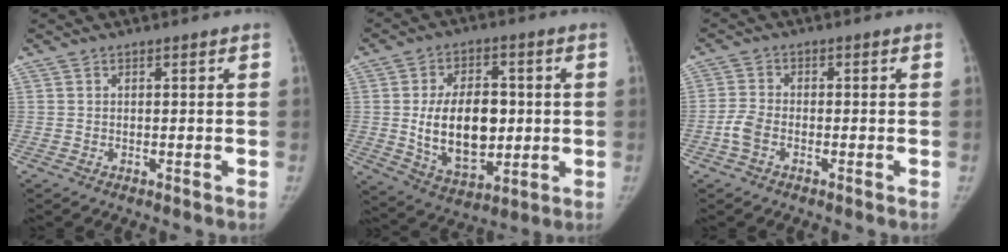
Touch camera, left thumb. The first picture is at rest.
{"total": 15.9, "force": [-0.1, 10.0, 12.4], "torque": [-0.170, -0.003, 0.014]}
{"total": 3.4, "force": [-1.6, 2.1, 2.2], "torque": [-0.049, 0.008, -0.036]}